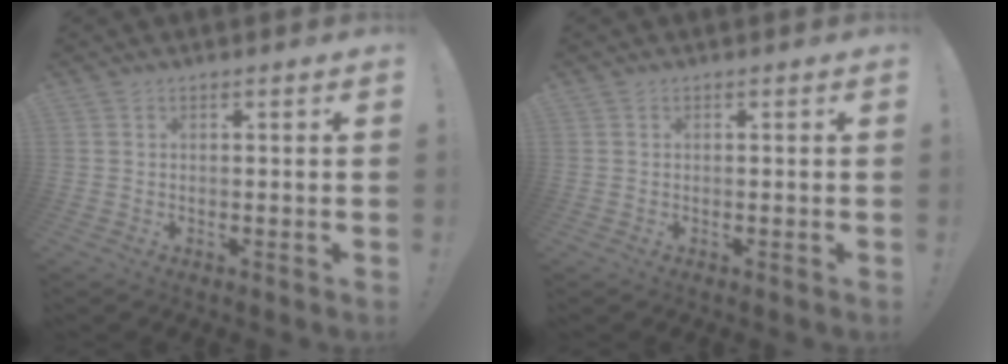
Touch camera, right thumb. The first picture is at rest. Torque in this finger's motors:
{"motor_torque": [-0.13, -0.04, 0.16, -0.06, -0.03]}